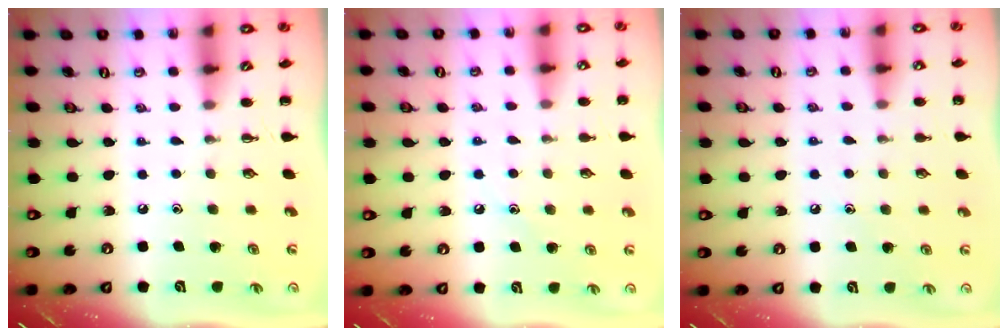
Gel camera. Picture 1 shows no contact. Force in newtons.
{"total": 6.4, "press": 6.3, "slide": 1.4}
{"total": 4.6, "press": 4.4, "slide": 1.3}